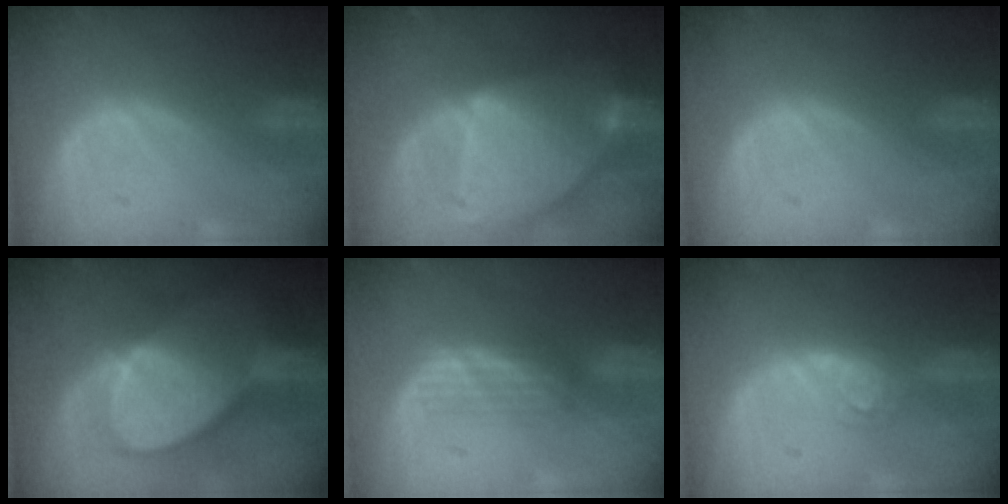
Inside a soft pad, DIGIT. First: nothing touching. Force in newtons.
{"total": 9.6, "press": 8.3, "slide": 4.8}
{"total": 0.0}
{"total": 9.0, "press": 8.1, "slide": 4.0}
{"total": 2.9, "press": 2.6, "slide": 1.4}
{"total": 3.9, "press": 3.8, "slide": 0.6}